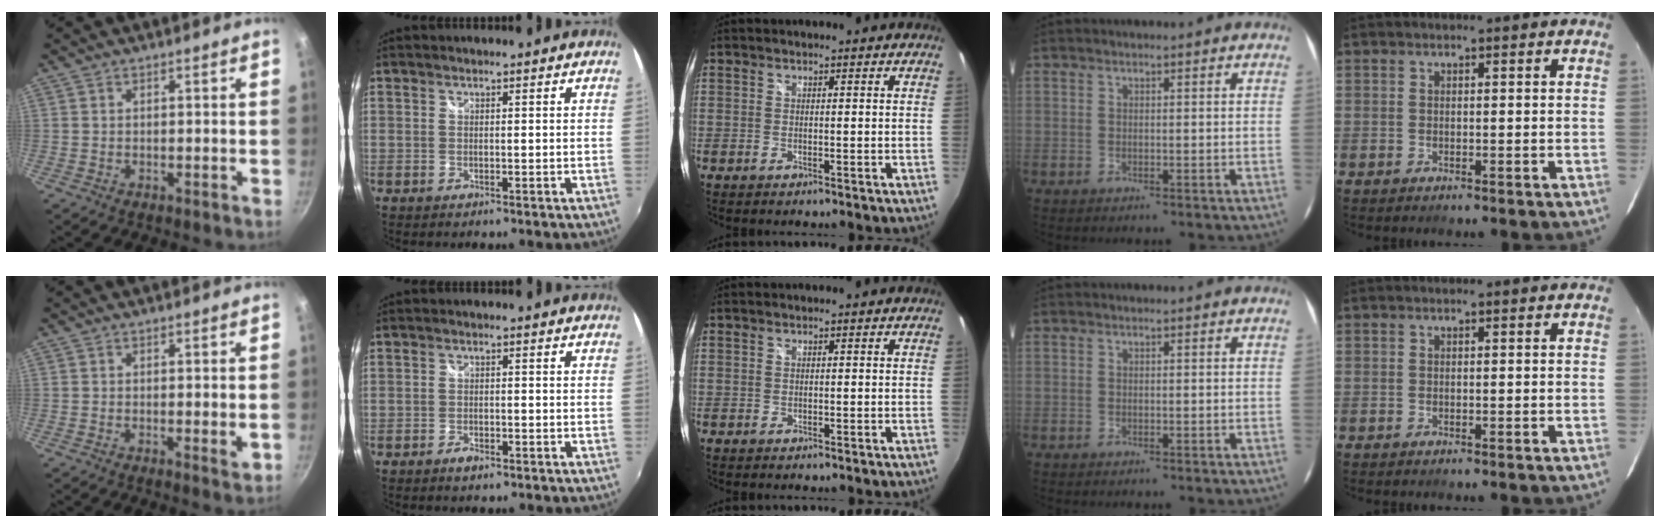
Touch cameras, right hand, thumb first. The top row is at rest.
{"thumb": {"total": 1.9, "force": [-0.1, 0.5, 1.8], "torque": [-0.031, -0.007, -0.003]}, "index": {"total": 2.0, "force": [-1.5, 0.9, 1.1], "torque": [-0.026, -0.003, -0.029]}}